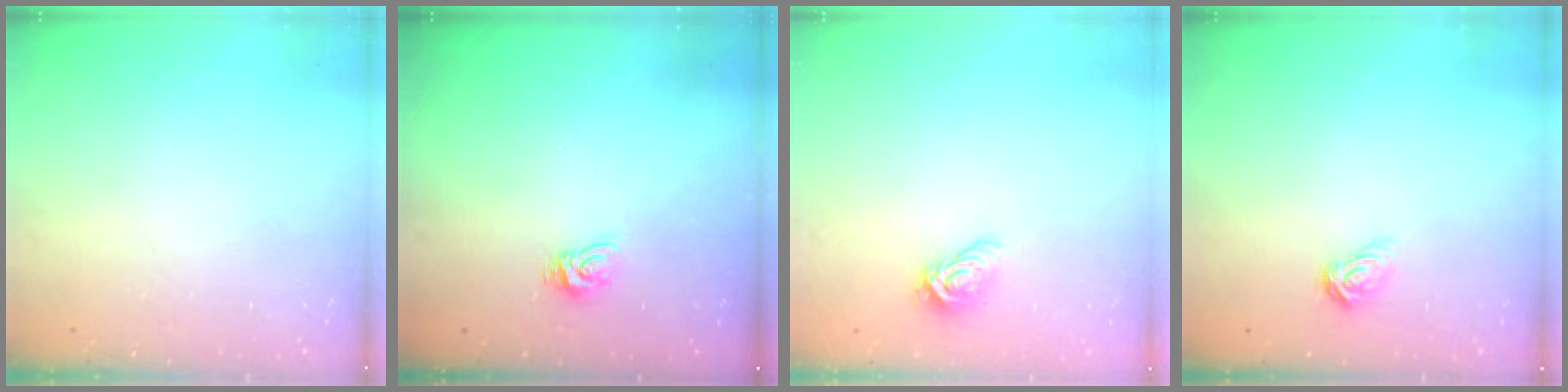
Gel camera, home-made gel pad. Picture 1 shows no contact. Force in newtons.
{"total": 5.5, "press": 5.5, "slide": 0.4}
{"total": 8.1, "press": 8.1, "slide": 0.4}
{"total": 5.1, "press": 5.1, "slide": 0.5}